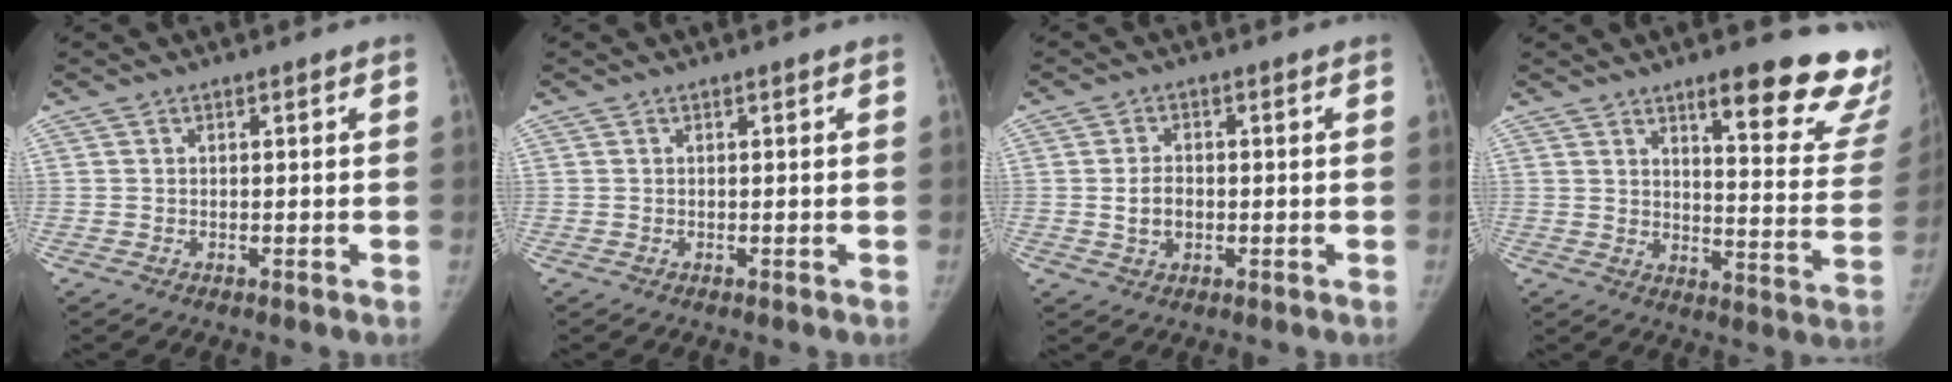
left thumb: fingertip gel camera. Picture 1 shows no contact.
{"total": 0.0}
{"total": 4.0, "force": [-0.4, 2.8, 2.8], "torque": [-0.045, 0.006, -0.006]}
{"total": 21.4, "force": [14.7, 5.2, 14.6], "torque": [-0.143, -0.087, 0.182]}